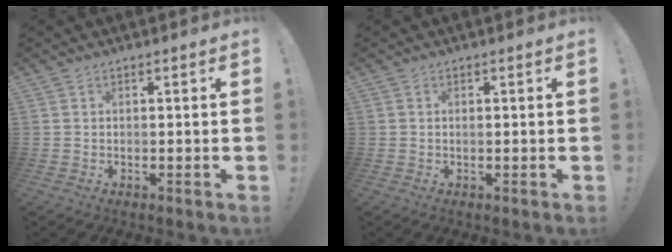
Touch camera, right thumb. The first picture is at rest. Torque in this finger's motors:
{"motor_torque": [-0.22, -0.23, -0.14, 0.43, -0.04]}